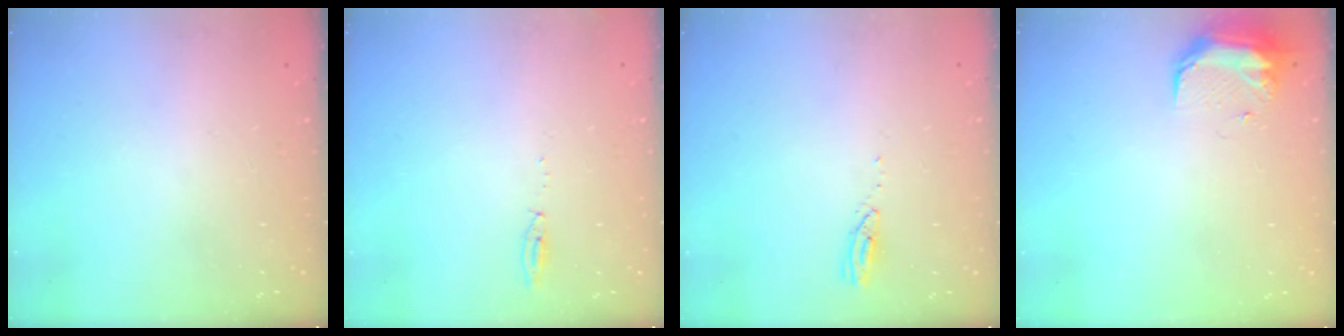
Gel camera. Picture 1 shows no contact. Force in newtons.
{"total": 4.0, "press": 3.8, "slide": 1.3}
{"total": 2.8, "press": 2.8, "slide": 0.4}
{"total": 8.8, "press": 8.7, "slide": 1.5}